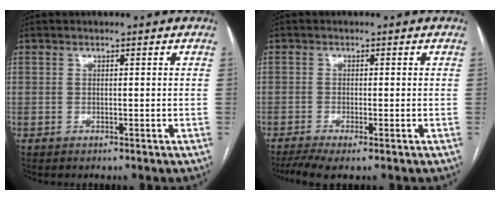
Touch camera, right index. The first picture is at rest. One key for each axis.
{"total": 4.5, "fx": -3.0, "fy": 0.5, "fz": 3.3, "tx": -0.062, "ty": -0.011, "tz": -0.054}